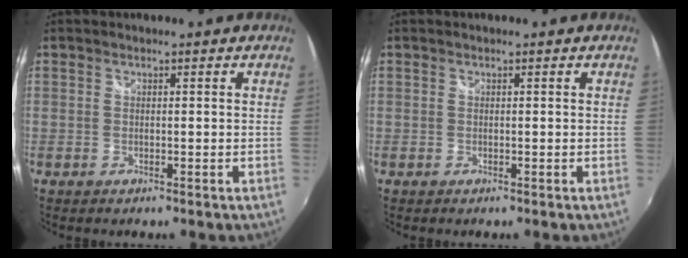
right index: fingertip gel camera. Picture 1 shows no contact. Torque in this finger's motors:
{"motor_torque": [0.00, 0.00, 0.00, 0.00]}